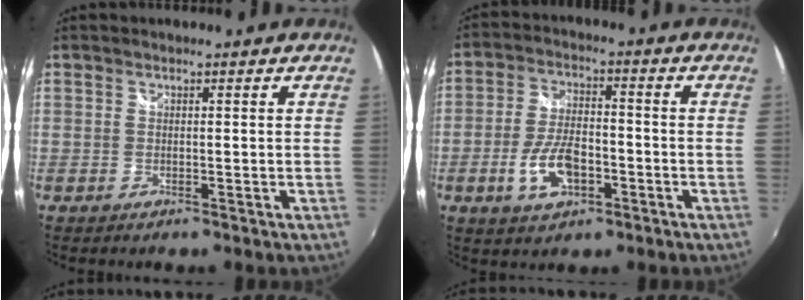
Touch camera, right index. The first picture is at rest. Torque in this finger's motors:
{"motor_torque": [0.47, -0.40, 0.22, 0.06]}